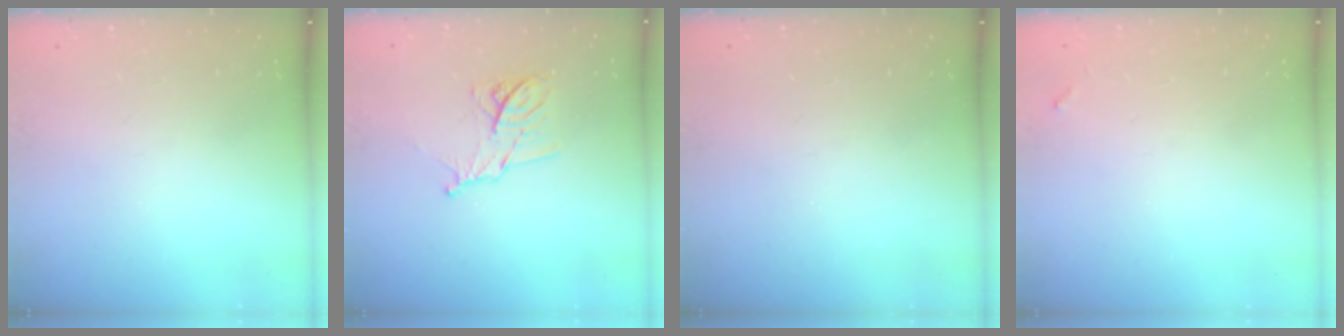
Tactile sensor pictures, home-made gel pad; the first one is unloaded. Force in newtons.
{"total": 10.3, "press": 10.3, "slide": 0.3}
{"total": 0.0}
{"total": 3.7, "press": 3.7, "slide": 0.2}